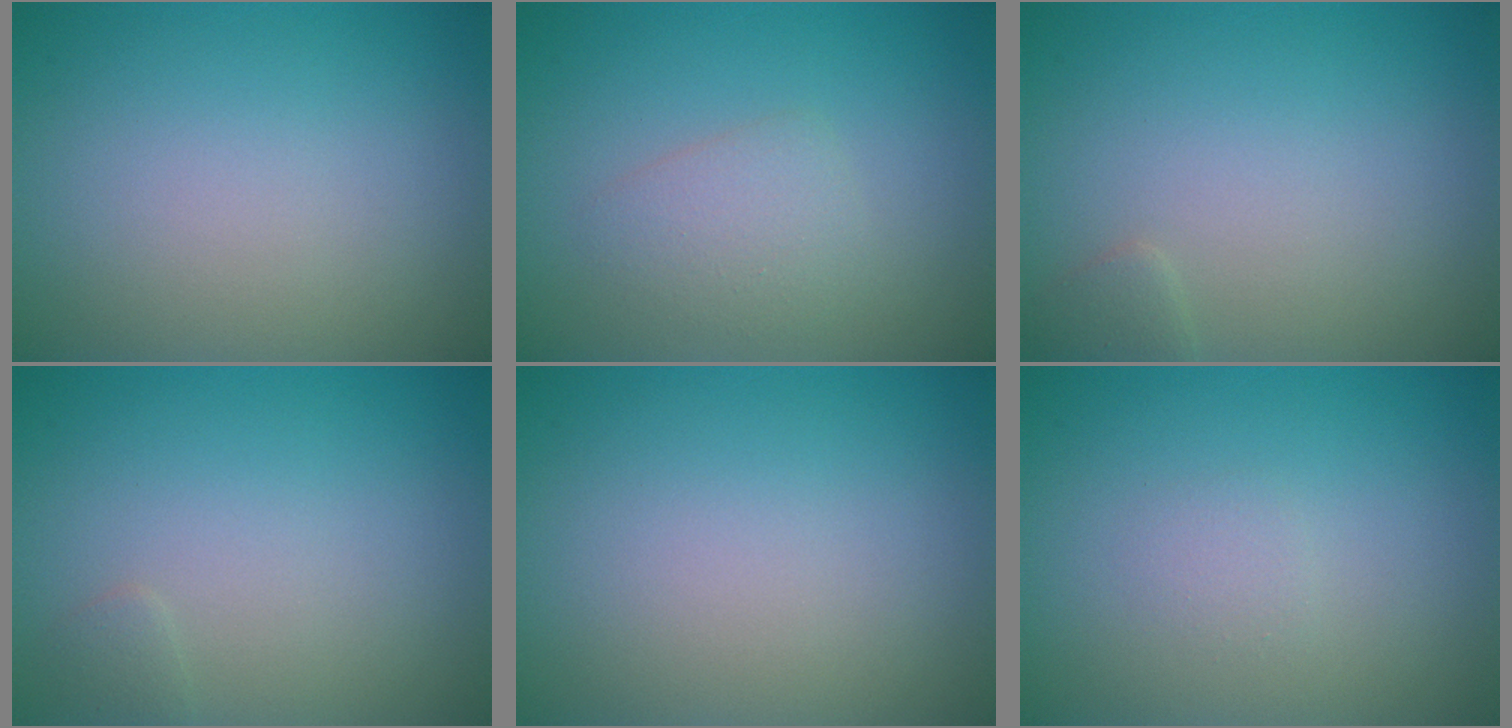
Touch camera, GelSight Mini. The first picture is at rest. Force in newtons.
{"total": 2.1, "press": 2.1, "slide": 0.1}
{"total": 0.8, "press": 0.8, "slide": 0.0}
{"total": 0.6, "press": 0.6, "slide": 0.1}
{"total": 0.0}
{"total": 0.7, "press": 0.7, "slide": 0.0}